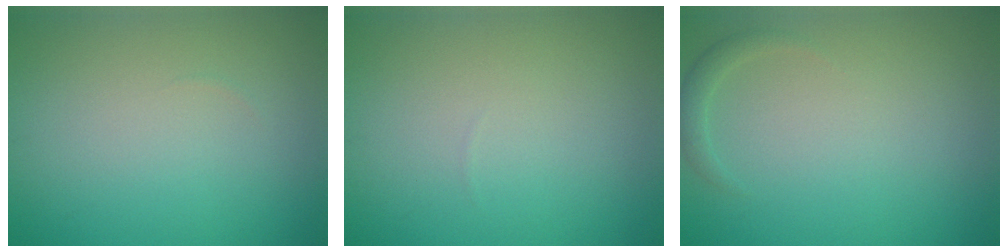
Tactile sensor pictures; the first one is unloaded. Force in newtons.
{"total": 0.0}
{"total": 1.1, "press": 1.1, "slide": 0.2}